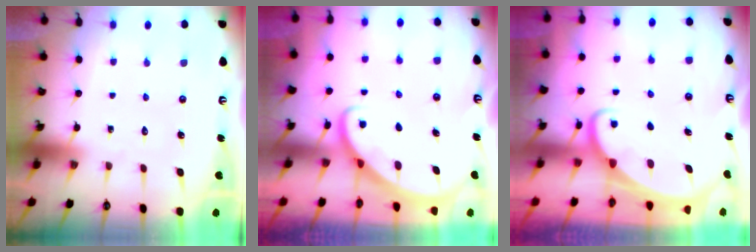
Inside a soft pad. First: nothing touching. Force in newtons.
{"total": 2.6, "press": 2.6, "slide": 0.2}
{"total": 1.9, "press": 1.9, "slide": 0.2}